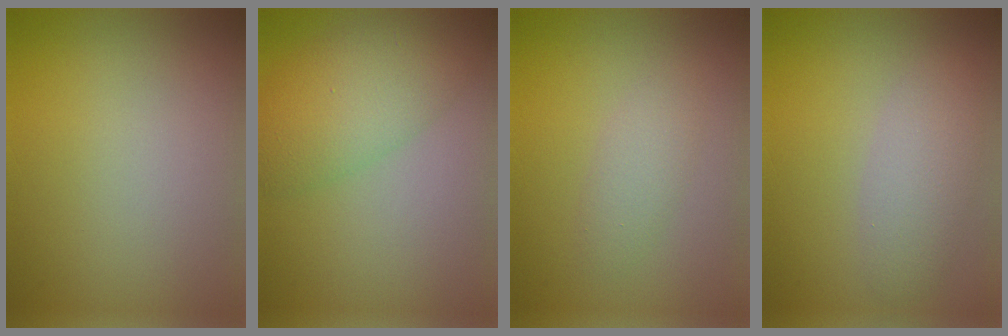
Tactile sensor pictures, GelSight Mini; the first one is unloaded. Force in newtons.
{"total": 5.6, "press": 5.6, "slide": 0.2}
{"total": 1.9, "press": 1.9, "slide": 0.1}
{"total": 2.9, "press": 2.9, "slide": 0.2}